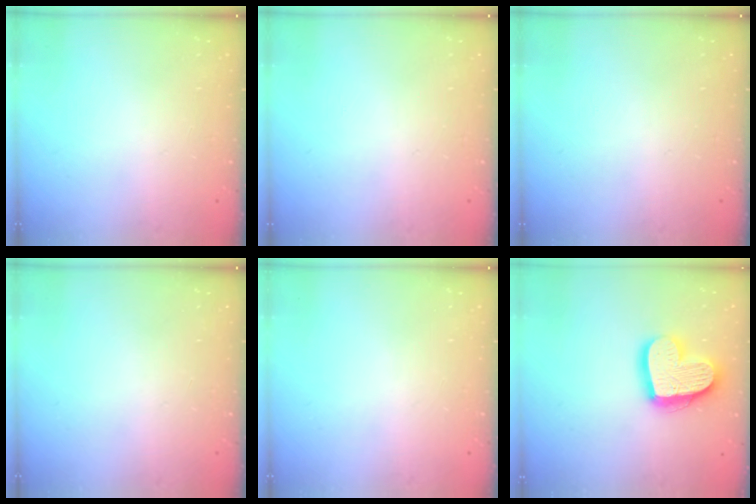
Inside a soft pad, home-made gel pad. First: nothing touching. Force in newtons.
{"total": 0.0}
{"total": 0.0}
{"total": 0.0}
{"total": 0.0}
{"total": 17.9, "press": 17.9, "slide": 1.4}